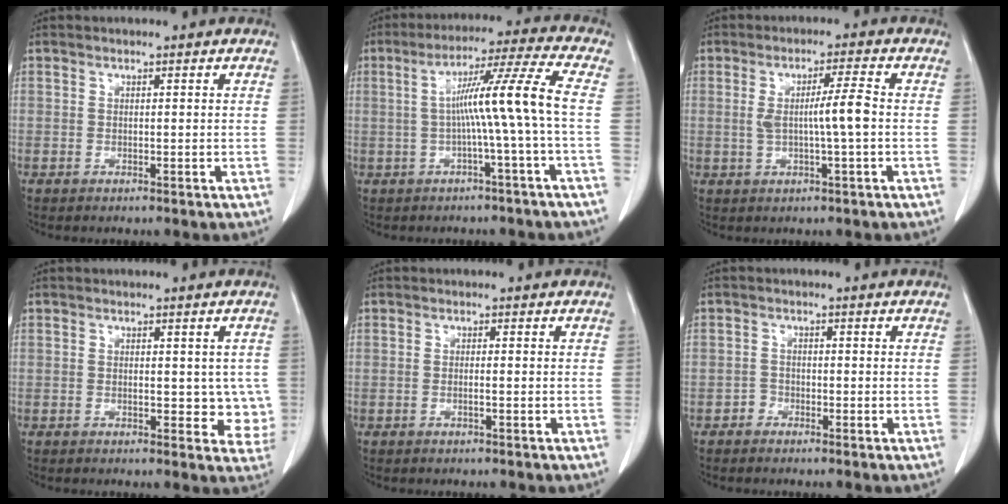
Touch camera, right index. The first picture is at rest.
{"total": 9.7, "force": [-0.6, -2.4, 9.4], "torque": [-0.156, 0.021, -0.003]}
{"total": 5.4, "force": [-0.1, -0.4, 5.4], "torque": [-0.097, 0.000, -0.001]}
{"total": 5.3, "force": [0.0, 2.9, 4.5], "torque": [-0.035, -0.003, -0.002]}
{"total": 0.9, "force": [-0.3, -0.1, 0.8], "torque": [-0.019, -0.001, -0.005]}
{"total": 1.6, "force": [-1.0, 1.3, -0.2], "torque": [0.007, 0.008, -0.025]}